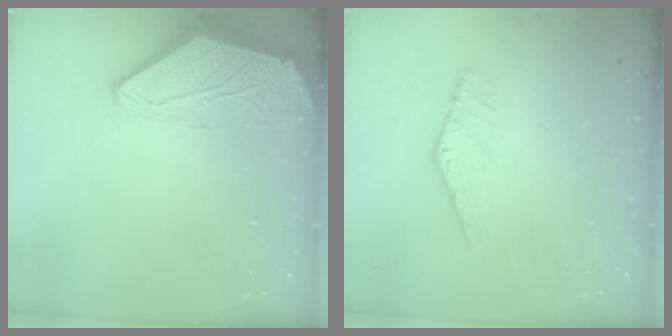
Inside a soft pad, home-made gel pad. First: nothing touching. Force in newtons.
{"total": 3.5, "press": 3.5, "slide": 0.1}